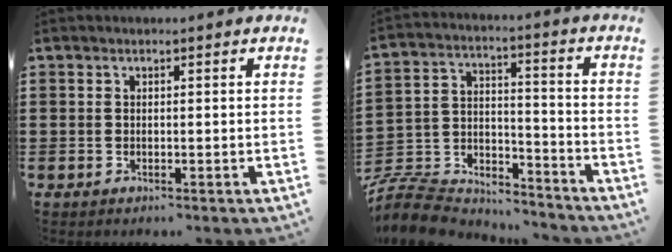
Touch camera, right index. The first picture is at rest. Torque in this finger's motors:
{"motor_torque": [-1.00, 1.05, -1.05, -0.21]}